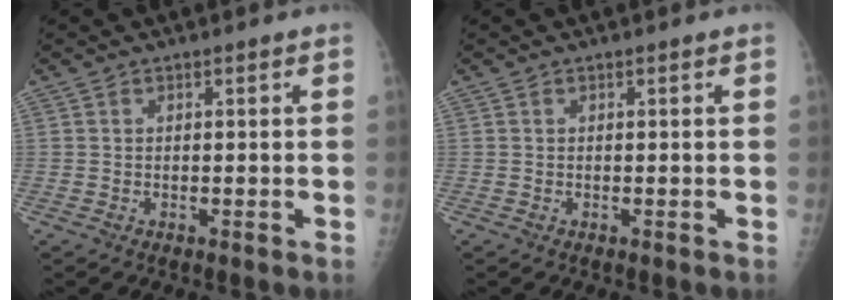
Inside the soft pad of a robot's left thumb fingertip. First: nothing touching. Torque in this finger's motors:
{"motor_torque": [0.01, 0.01, 0.02, -0.04, 0.00]}